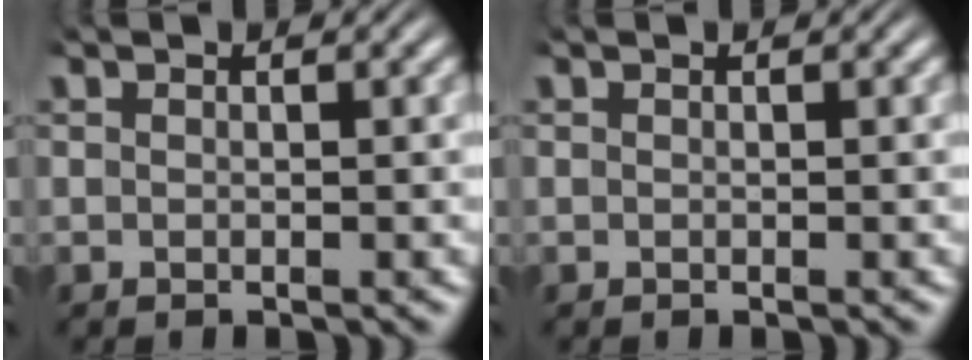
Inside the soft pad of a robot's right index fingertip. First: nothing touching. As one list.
[{"total": 0.0}]